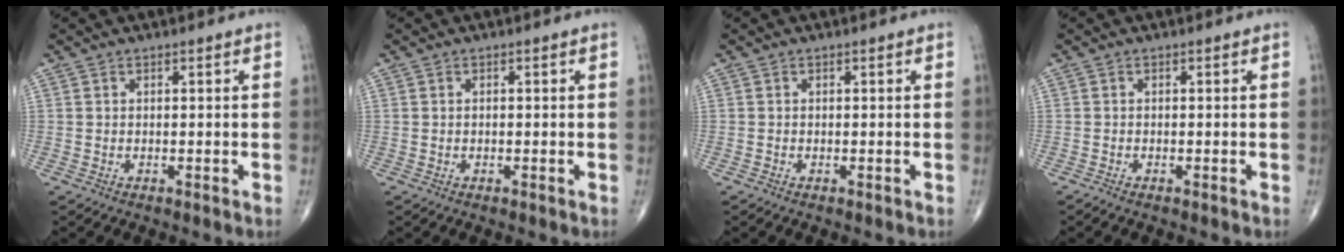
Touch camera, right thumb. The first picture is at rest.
{"total": 0.0}
{"total": 0.0}
{"total": 0.7, "force": [-0.7, 0.1, 0.3], "torque": [-0.013, -0.002, -0.014]}